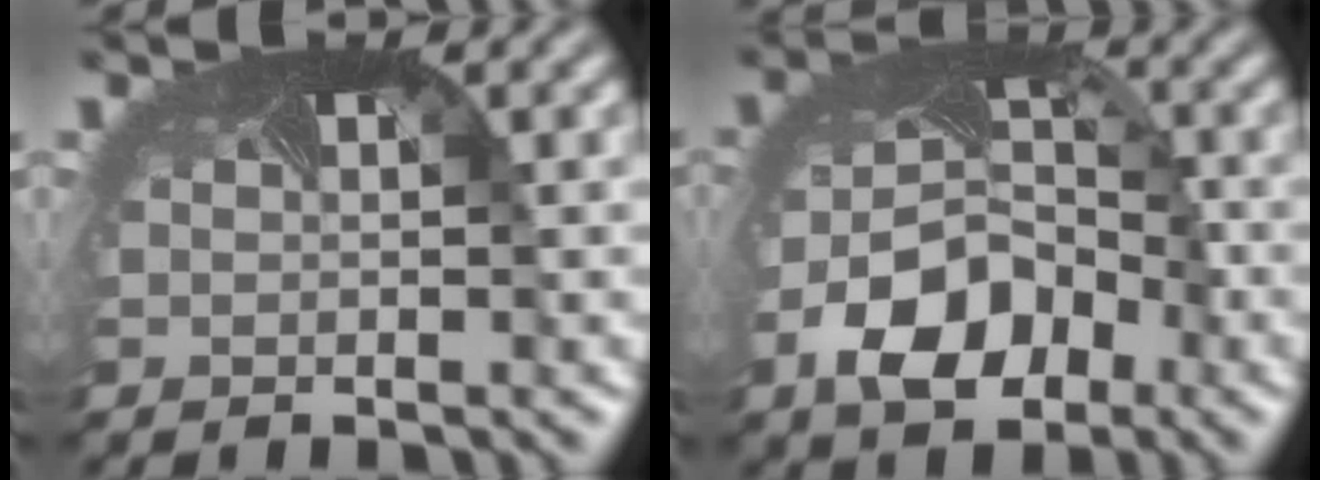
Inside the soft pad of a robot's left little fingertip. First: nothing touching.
{"total": 6.2, "force": [-3.1, 4.2, 3.4], "torque": [-0.085, -0.019, -0.048]}